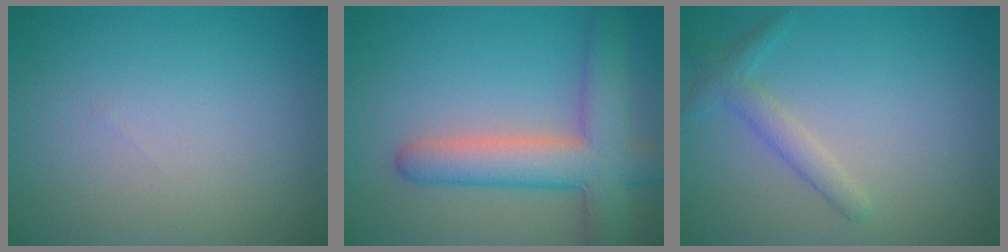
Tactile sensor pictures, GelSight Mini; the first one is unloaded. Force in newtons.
{"total": 6.8, "press": 6.8, "slide": 0.4}
{"total": 2.0, "press": 2.0, "slide": 0.1}